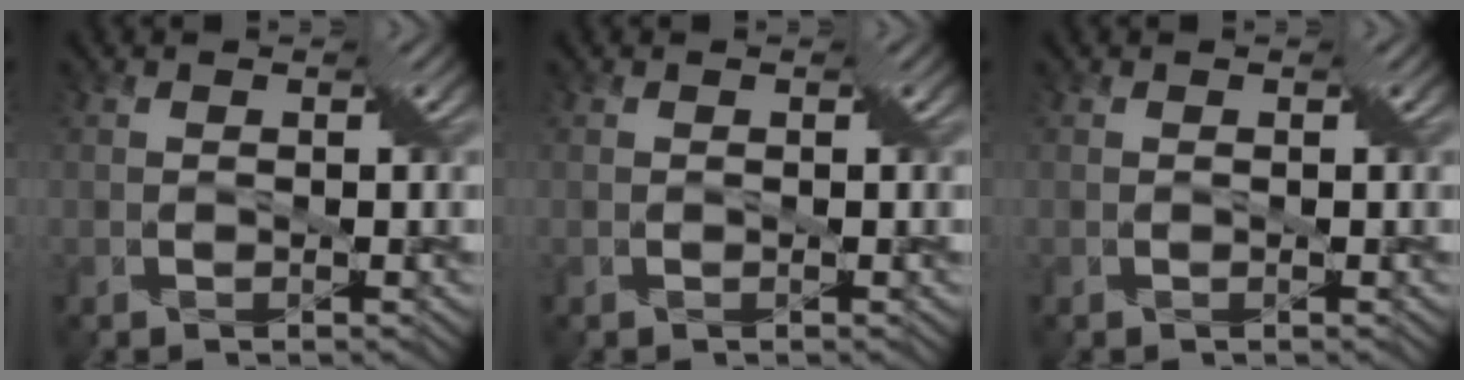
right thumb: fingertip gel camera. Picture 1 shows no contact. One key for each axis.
{"total": 0.0}
{"total": 0.0}